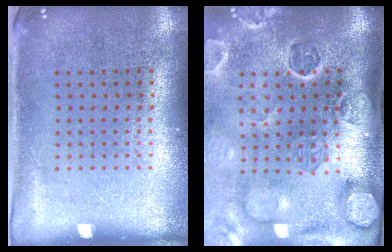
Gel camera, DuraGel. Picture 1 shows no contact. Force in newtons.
{"total": 4.5, "press": 3.6, "slide": 2.8}